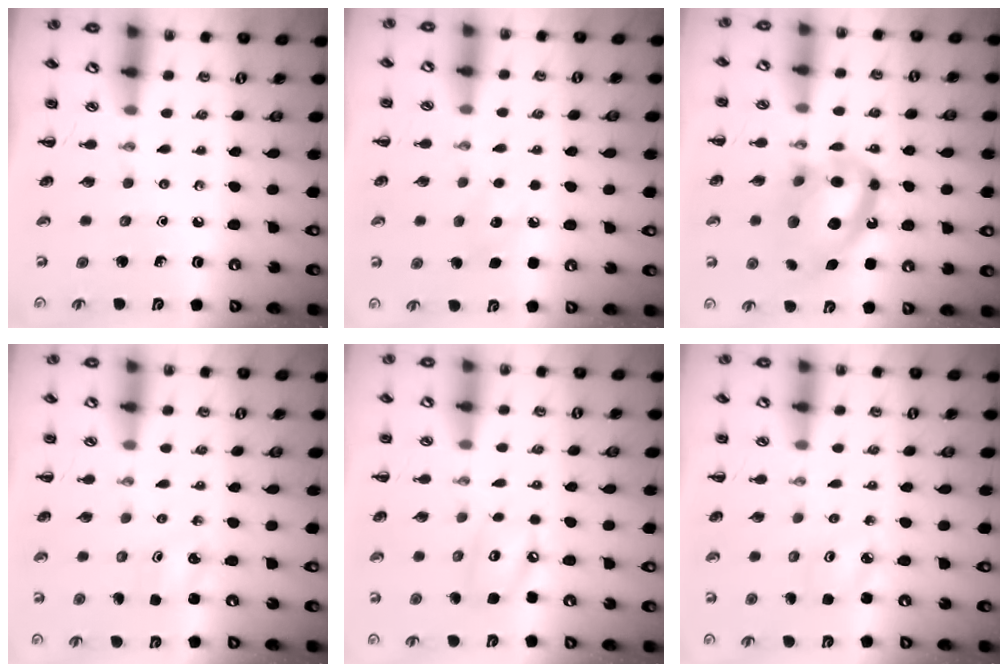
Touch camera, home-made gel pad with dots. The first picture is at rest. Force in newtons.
{"total": 7.1, "press": 6.8, "slide": 1.9}
{"total": 16.5, "press": 16.1, "slide": 3.5}
{"total": 2.3, "press": 2.2, "slide": 0.7}
{"total": 7.6, "press": 7.5, "slide": 0.9}
{"total": 2.5, "press": 2.4, "slide": 0.5}